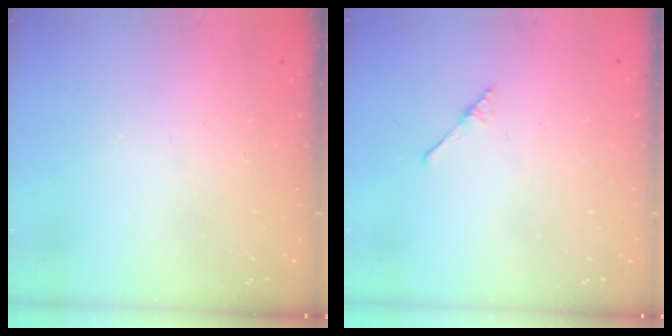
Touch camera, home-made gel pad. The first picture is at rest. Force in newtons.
{"total": 2.0, "press": 2.0, "slide": 0.2}